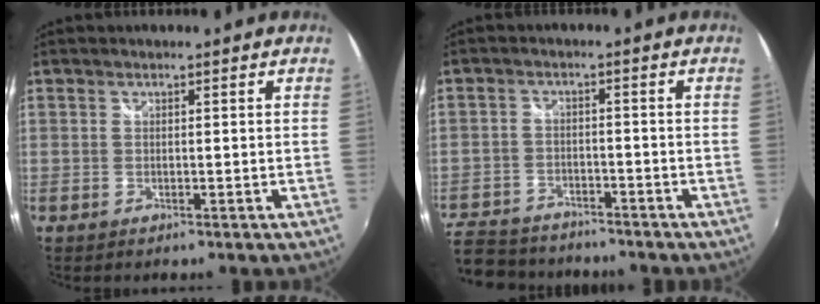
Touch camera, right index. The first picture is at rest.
{"total": 14.2, "force": [-11.4, 7.1, 4.8], "torque": [-0.151, -0.003, -0.187]}